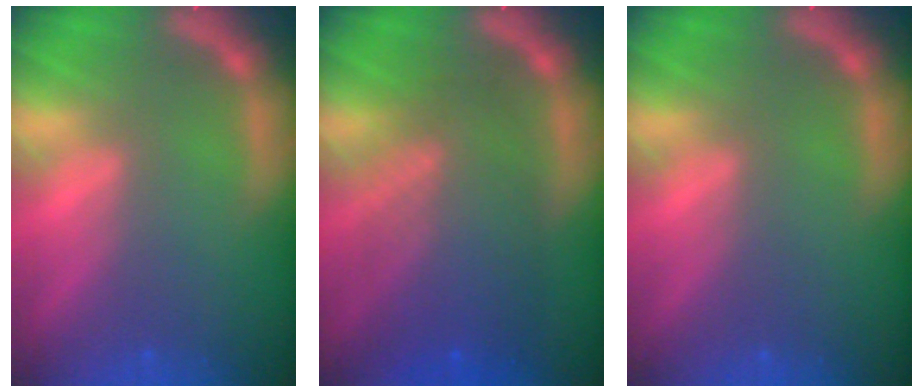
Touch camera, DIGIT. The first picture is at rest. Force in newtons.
{"total": 8.0}
{"total": 0.0}